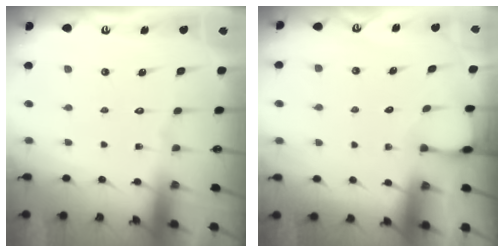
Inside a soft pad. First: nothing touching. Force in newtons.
{"total": 2.0, "press": 2.0, "slide": 0.3}